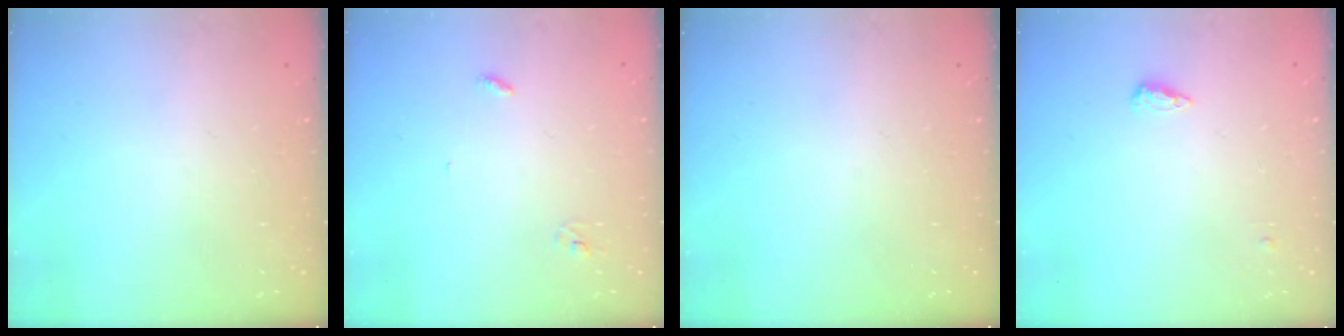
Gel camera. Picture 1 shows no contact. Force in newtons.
{"total": 2.8, "press": 2.8, "slide": 0.2}
{"total": 0.0}
{"total": 8.7, "press": 5.7, "slide": 6.5}